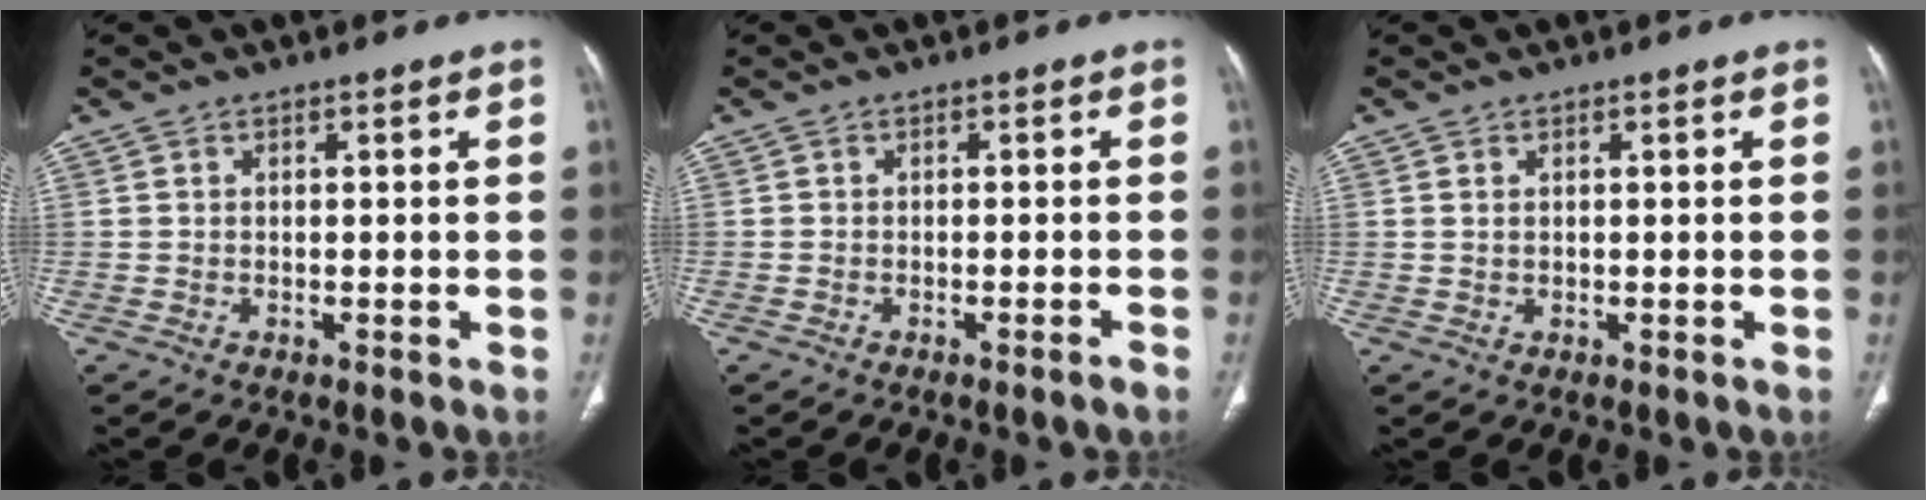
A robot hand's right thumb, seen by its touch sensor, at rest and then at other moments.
{"total": 1.1, "force": [-0.9, -0.1, 0.6], "torque": [-0.014, 0.002, -0.014]}
{"total": 0.7, "force": [0.4, 0.4, 0.4], "torque": [-0.011, 0.002, 0.009]}